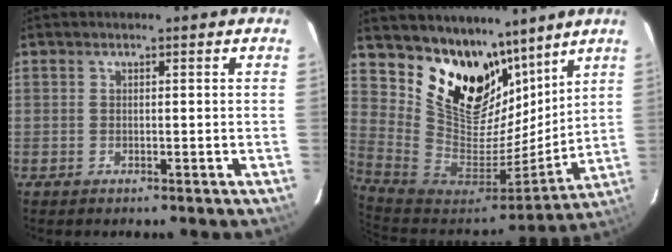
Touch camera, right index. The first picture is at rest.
{"total": 18.7, "force": [13.7, 11.0, 6.6], "torque": [-0.154, -0.025, 0.258]}